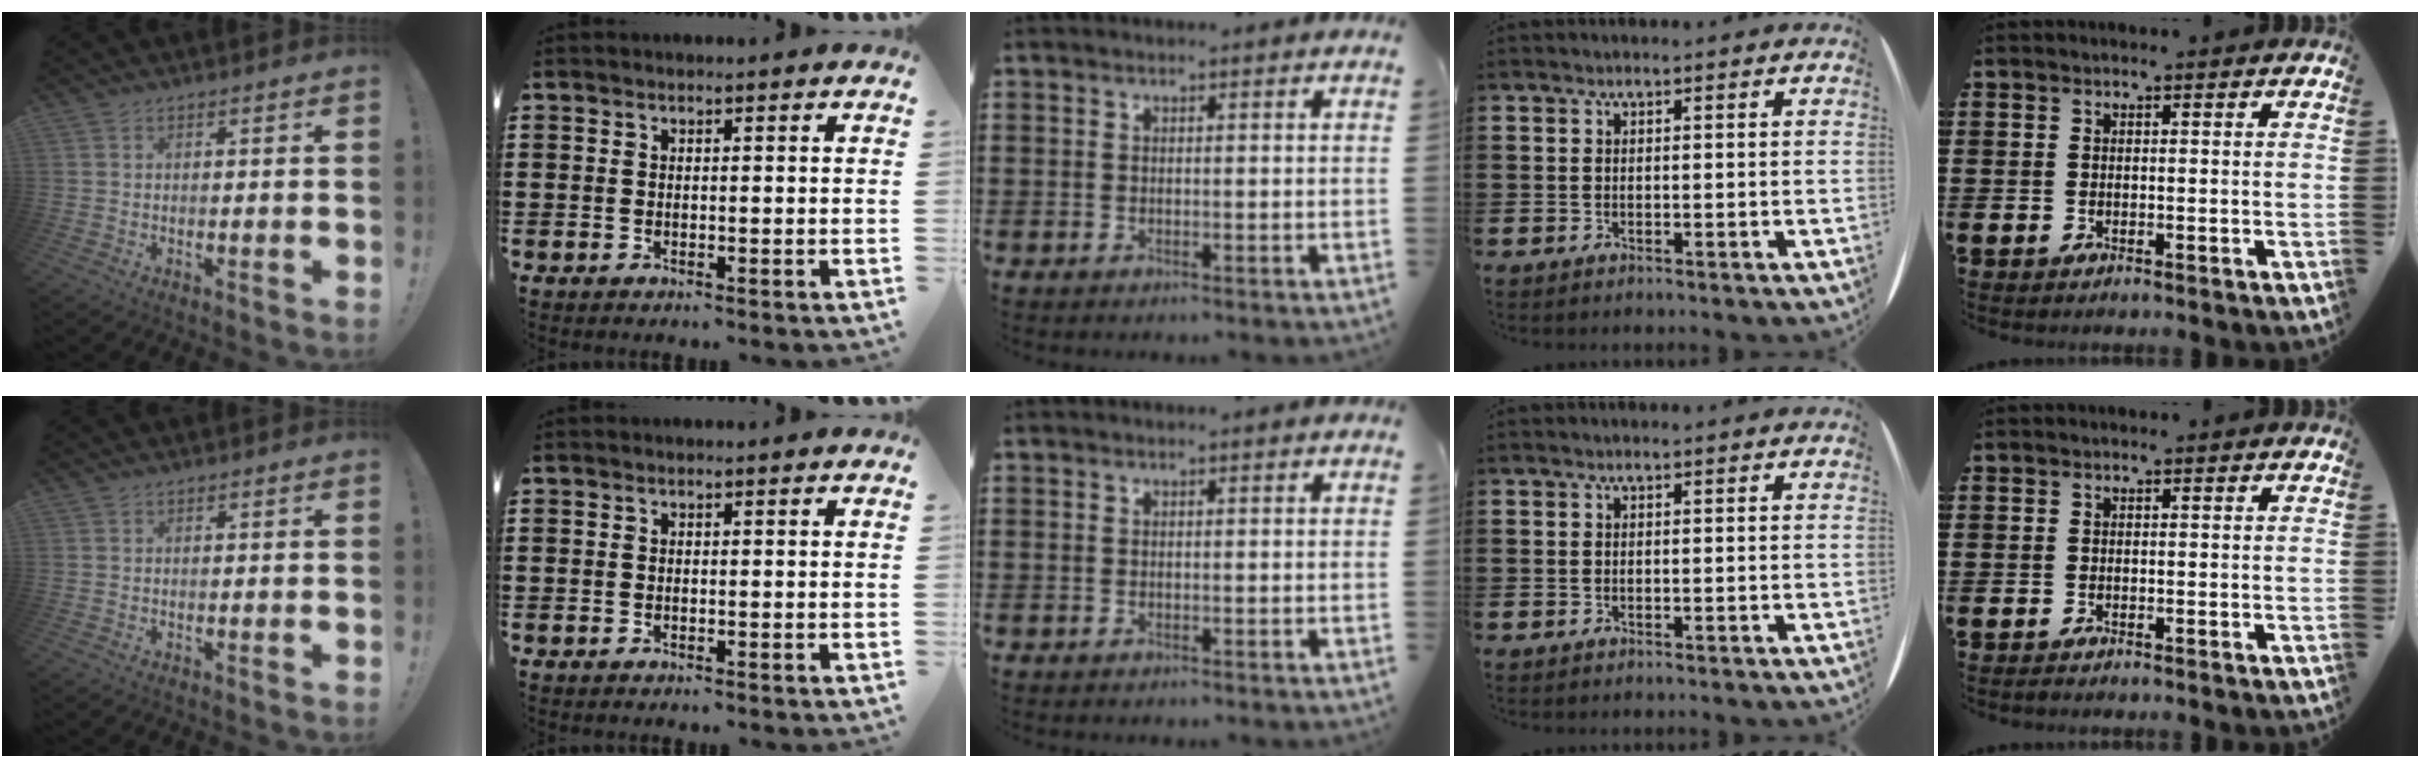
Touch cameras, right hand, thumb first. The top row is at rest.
{}